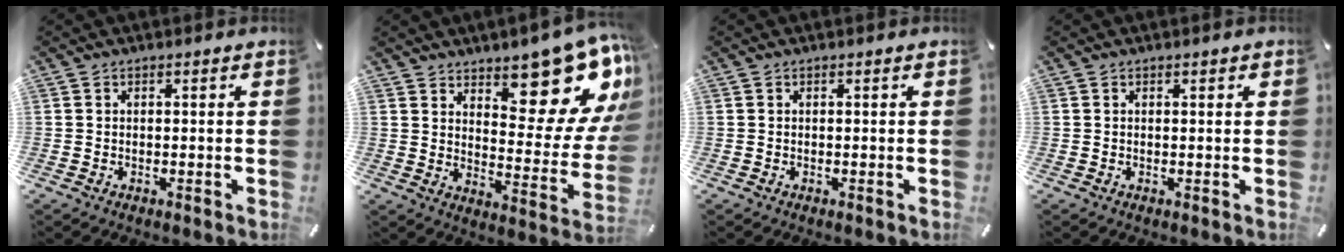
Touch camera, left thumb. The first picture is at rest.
{"total": 17.6, "force": [12.7, 6.9, 10.0], "torque": [-0.100, -0.122, 0.211]}
{"total": 0.0}
{"total": 0.0}